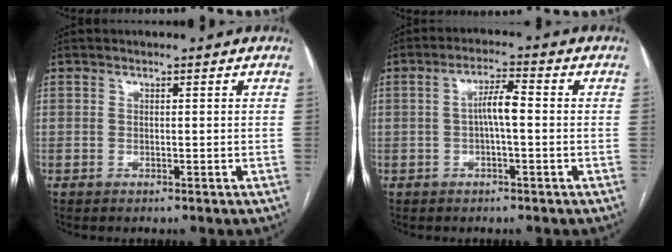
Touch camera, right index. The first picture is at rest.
{"total": 4.3, "force": [-0.2, 0.7, 4.3], "torque": [-0.078, 0.013, -0.003]}